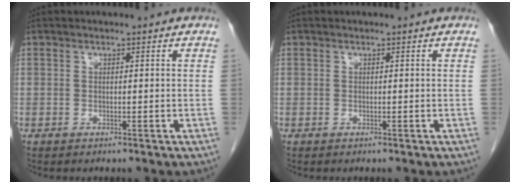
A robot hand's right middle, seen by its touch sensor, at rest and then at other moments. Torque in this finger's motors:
{"motor_torque": [0.00, 0.00, 0.00, 0.00]}